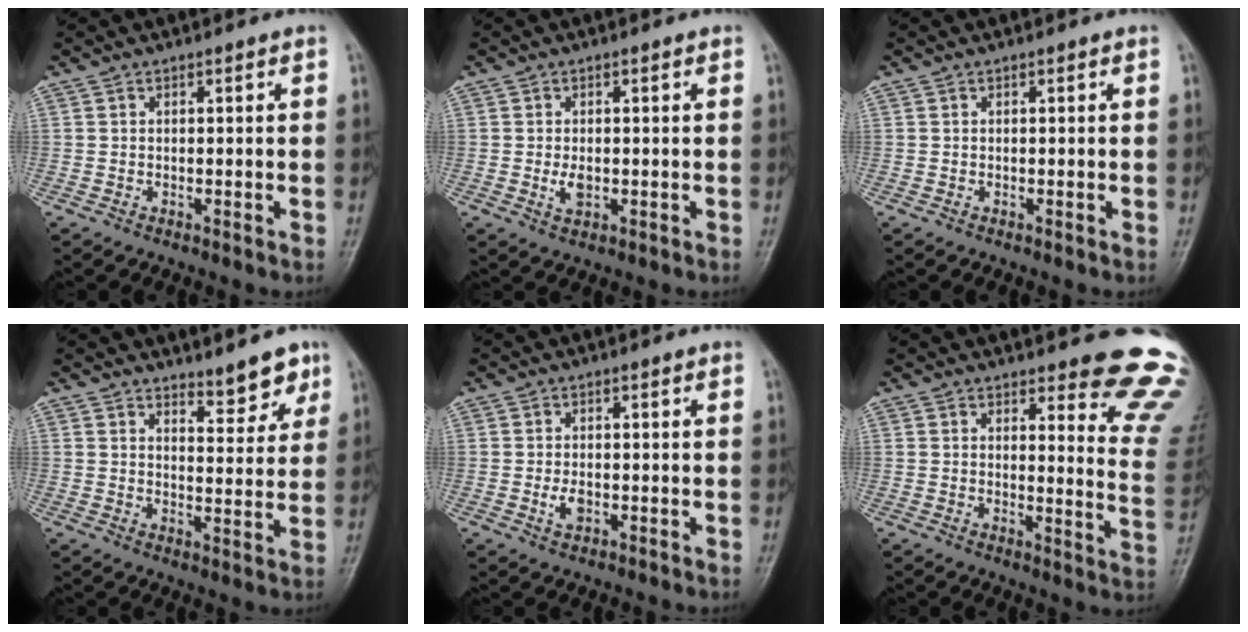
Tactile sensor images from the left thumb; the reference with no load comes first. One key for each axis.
{"total": 2.6, "fx": -0.1, "fy": 1.5, "fz": 2.2, "tx": -0.037, "ty": -0.005, "tz": 0.000}
{"total": 0.0}
{"total": 5.7, "fx": 4.6, "fy": 2.1, "fz": 2.6, "tx": -0.010, "ty": -0.036, "tz": 0.068}
{"total": 2.3, "fx": -0.5, "fy": 1.4, "fz": 1.8, "tx": -0.034, "ty": -0.001, "tz": -0.007}
{"total": 13.2, "fx": 11.5, "fy": 2.4, "fz": 5.9, "tx": -0.031, "ty": -0.114, "tz": 0.111}